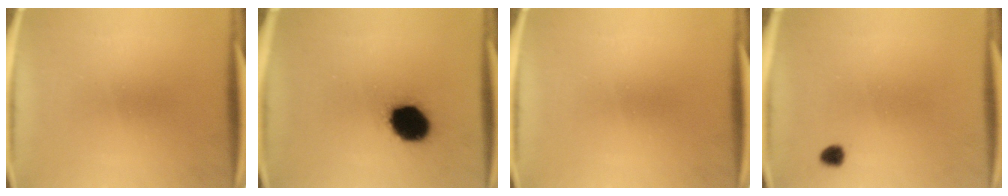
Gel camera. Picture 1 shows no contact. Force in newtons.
{"total": 13.7}
{"total": 0.0}
{"total": 1.7}